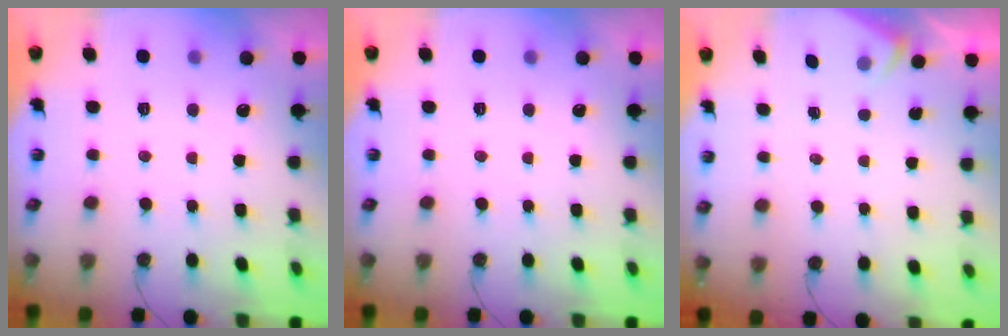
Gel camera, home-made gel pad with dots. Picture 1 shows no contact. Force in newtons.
{"total": 0.0}
{"total": 2.6, "press": 2.6, "slide": 0.4}